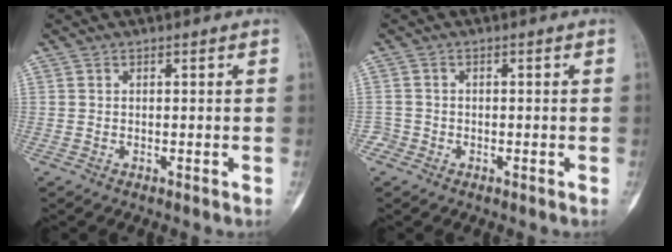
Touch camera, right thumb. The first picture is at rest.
{"total": 1.9, "force": [-1.0, 1.6, -0.3], "torque": [0.015, 0.010, -0.025]}